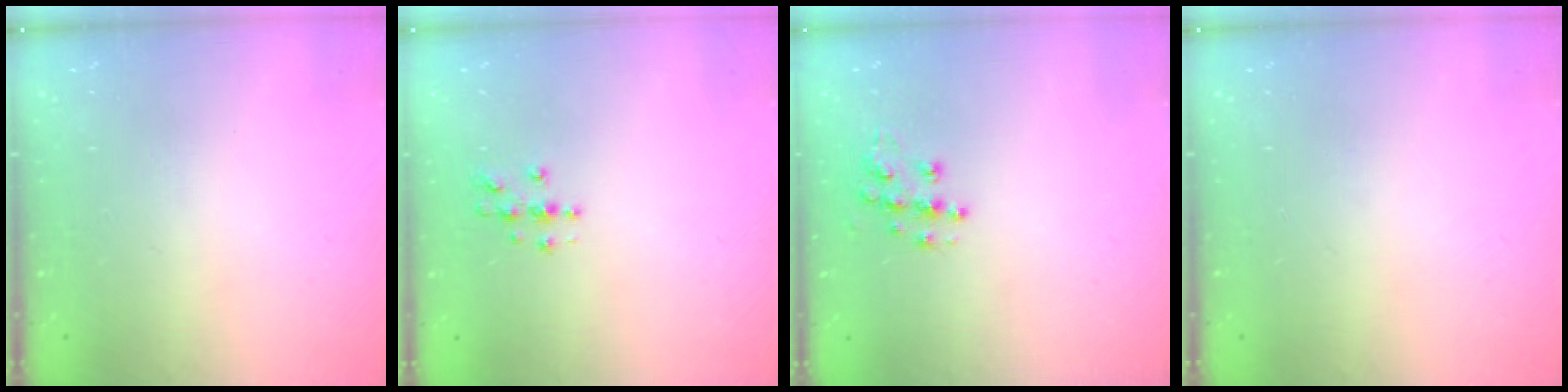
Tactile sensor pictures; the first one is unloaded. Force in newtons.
{"total": 3.6, "press": 3.6, "slide": 0.5}
{"total": 9.9, "press": 9.9, "slide": 0.7}
{"total": 0.0}